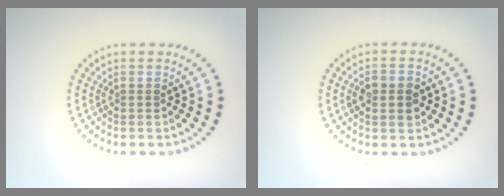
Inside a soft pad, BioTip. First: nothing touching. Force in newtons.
{"total": 2.7, "press": 2.7, "slide": 0.1}